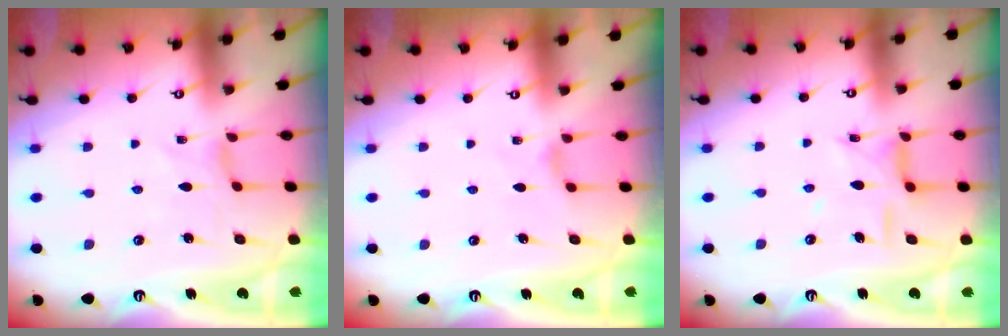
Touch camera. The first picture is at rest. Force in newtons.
{"total": 1.7, "press": 1.7, "slide": 0.4}
{"total": 7.9, "press": 7.9, "slide": 0.5}